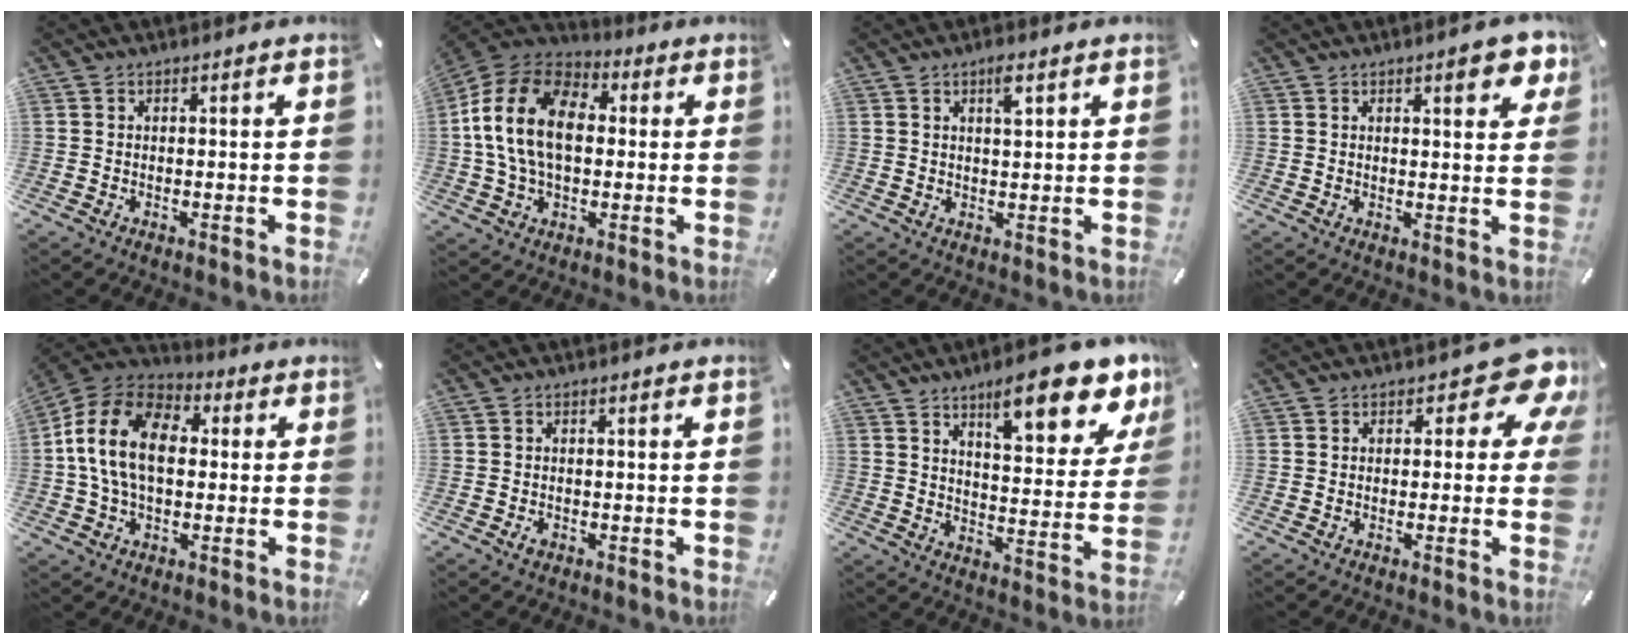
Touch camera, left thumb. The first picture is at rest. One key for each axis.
{"total": 17.0, "fx": 0.7, "fy": 11.6, "fz": 12.4, "tx": -0.279, "ty": 0.018, "tz": 0.010}
{"total": 3.2, "fx": 1.5, "fy": 0.9, "fz": 2.6, "tx": -0.041, "ty": -0.001, "tz": 0.021}
{"total": 8.1, "fx": 4.6, "fy": 2.5, "fz": 6.2, "tx": -0.078, "ty": -0.022, "tz": 0.071}
{"total": 15.1, "fx": 0.7, "fy": 10.4, "fz": 10.9, "tx": -0.249, "ty": 0.017, "tz": 0.009}
{"total": 1.4, "fx": -0.7, "fy": 0.9, "fz": 0.8, "tx": -0.022, "ty": -0.001, "tz": -0.015}
{"total": 17.2, "fx": 11.6, "fy": 5.7, "fz": 11.4, "tx": -0.152, "ty": -0.075, "tz": 0.186}
{"total": 8.4, "fx": 3.5, "fy": 4.2, "fz": 6.4, "tx": -0.070, "ty": -0.018, "tz": 0.054}